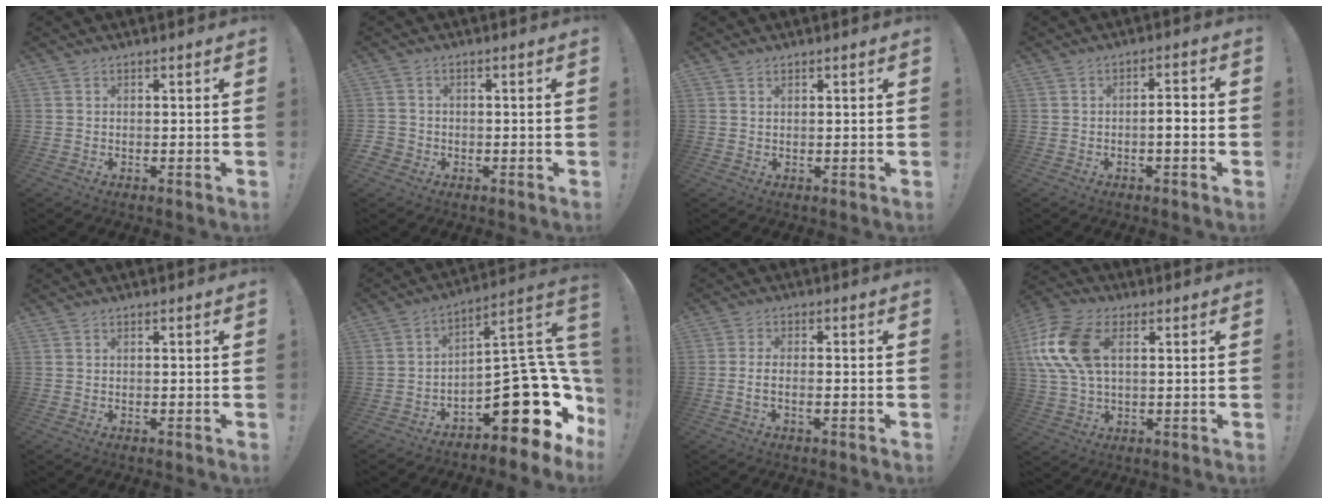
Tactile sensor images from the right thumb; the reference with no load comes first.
{"total": 2.4, "force": [-0.8, 2.2, 0.7], "torque": [-0.011, 0.005, -0.014]}
{"total": 0.9, "force": [0.8, 0.3, 0.2], "torque": [0.004, -0.004, 0.015]}
{"total": 4.3, "force": [-1.4, 0.9, 4.0], "torque": [-0.065, 0.006, -0.027]}
{"total": 0.0}
{"total": 20.4, "force": [-7.1, 8.8, 17.0], "torque": [-0.210, 0.024, -0.105]}
{"total": 2.7, "force": [-0.9, 0.7, 2.5], "torque": [-0.048, -0.006, -0.016]}
{"total": 16.4, "force": [3.7, 9.9, 12.5], "torque": [-0.261, 0.004, 0.073]}